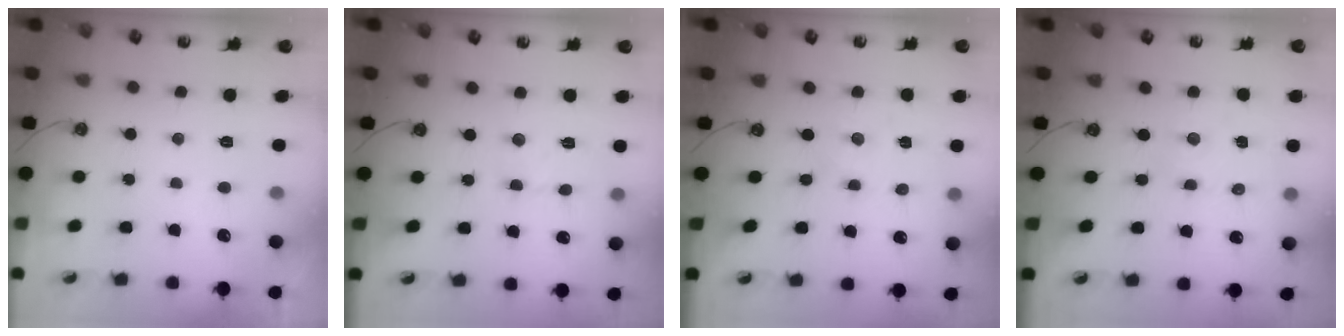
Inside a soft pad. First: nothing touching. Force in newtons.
{"total": 2.8, "press": 2.7, "slide": 0.6}
{"total": 0.0}
{"total": 2.3, "press": 2.3, "slide": 0.4}